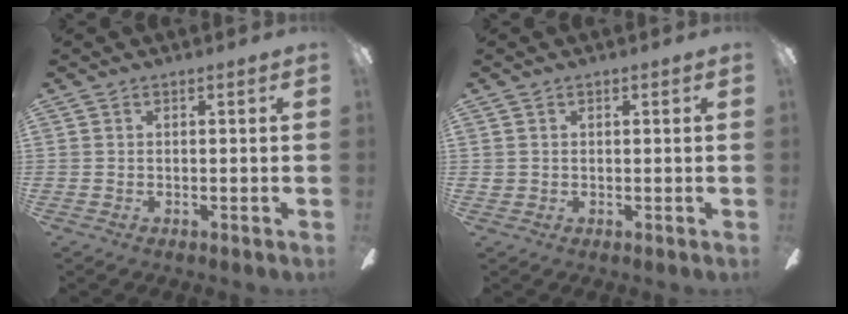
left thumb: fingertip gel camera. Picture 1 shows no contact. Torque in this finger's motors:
{"motor_torque": [-0.39, 0.29, 0.40, -0.23, 0.00]}